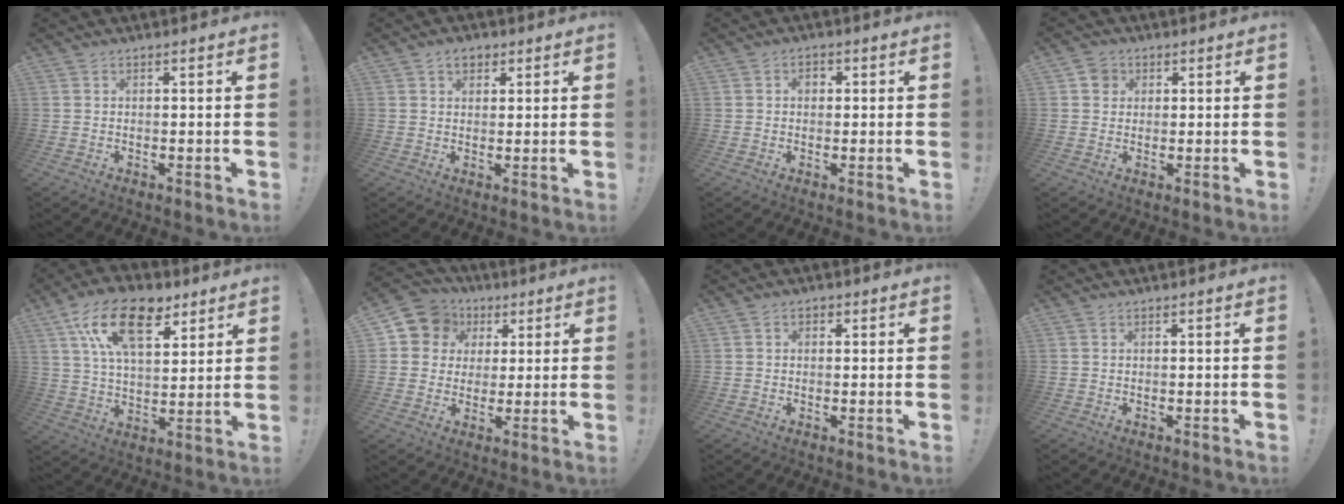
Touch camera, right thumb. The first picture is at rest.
{"total": 3.9, "force": [1.9, 2.7, 2.0], "torque": [-0.025, -0.002, 0.033]}
{"total": 1.9, "force": [0.1, 1.4, 1.3], "torque": [-0.017, 0.003, -0.002]}
{"total": 4.0, "force": [1.3, 3.6, 1.2], "torque": [-0.007, 0.001, 0.022]}
{"total": 18.4, "force": [9.3, 9.7, 12.5], "torque": [-0.214, -0.035, 0.164]}
{"total": 10.0, "force": [3.2, 9.1, 2.6], "torque": [-0.034, -0.010, 0.066]}
{"total": 1.5, "force": [0.0, 1.3, 0.8], "torque": [-0.006, 0.002, -0.001]}
{"total": 0.0}